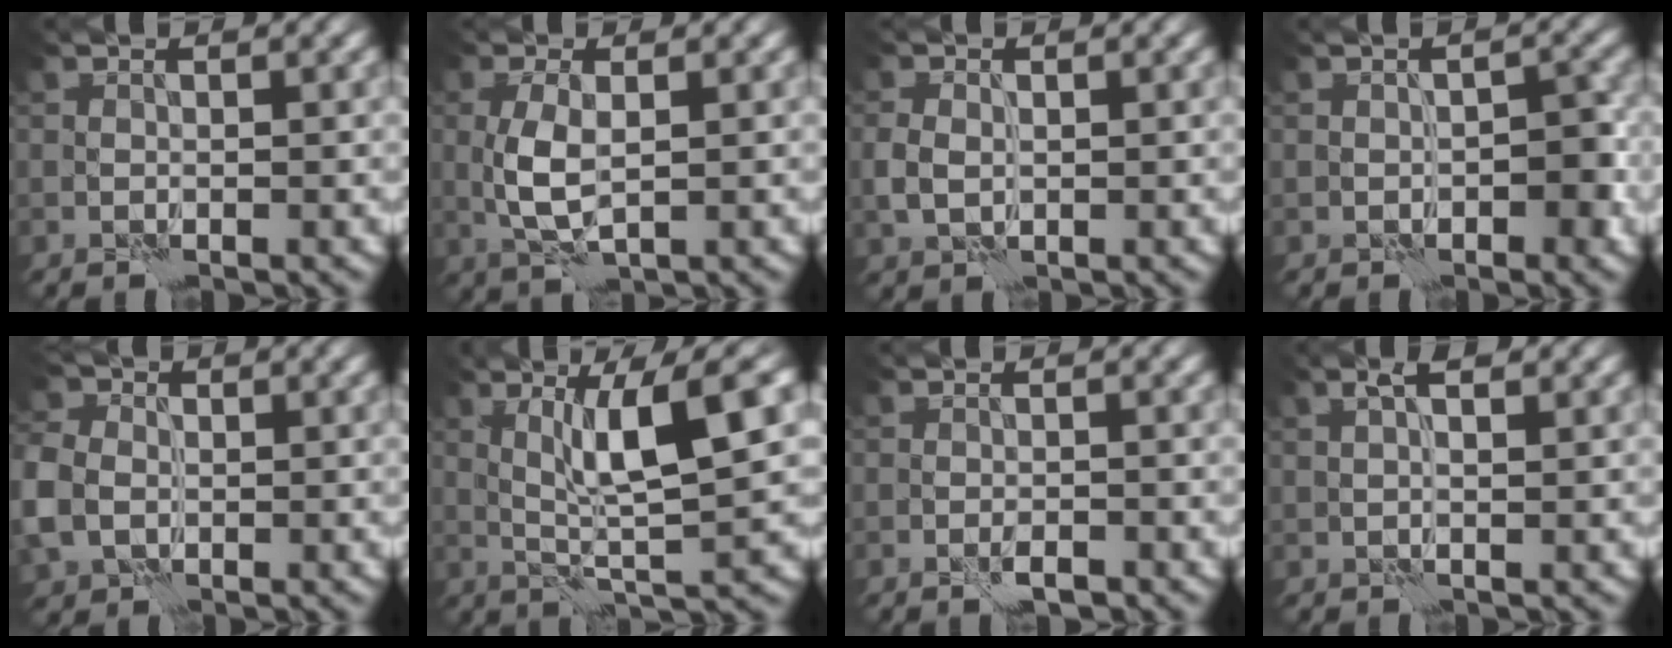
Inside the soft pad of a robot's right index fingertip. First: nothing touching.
{"total": 3.4, "force": [0.4, 1.4, 3.1], "torque": [-0.074, -0.003, 0.011]}
{"total": 1.9, "force": [0.3, 1.4, 1.2], "torque": [-0.033, 0.000, 0.005]}
{"total": 2.1, "force": [-0.6, 1.1, 1.7], "torque": [-0.015, 0.002, -0.004]}
{"total": 6.8, "force": [-0.6, 5.5, 3.9], "torque": [-0.098, -0.004, -0.028]}
{"total": 7.7, "force": [2.3, 0.6, 7.3], "torque": [-0.121, 0.003, 0.044]}
{"total": 1.2, "force": [-0.6, 0.3, 1.0], "torque": [-0.017, -0.003, -0.011]}
{"total": 2.1, "force": [1.4, 0.3, 1.6], "torque": [-0.029, 0.004, 0.023]}